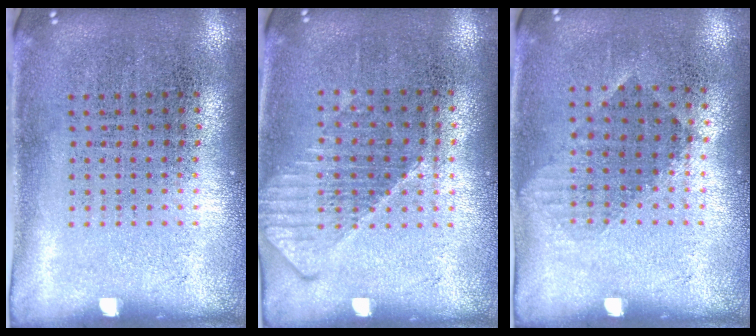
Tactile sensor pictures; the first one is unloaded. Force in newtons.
{"total": 1.2, "press": 1.2, "slide": 0.3}
{"total": 0.9, "press": 0.7, "slide": 0.6}